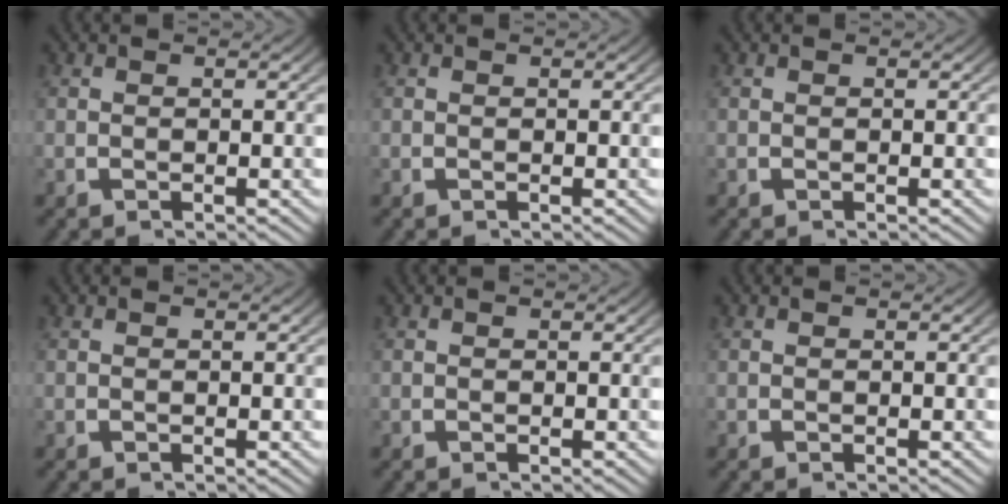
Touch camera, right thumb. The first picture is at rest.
{"total": 0.0}
{"total": 0.0}
{"total": 0.0}
{"total": 0.0}
{"total": 0.0}